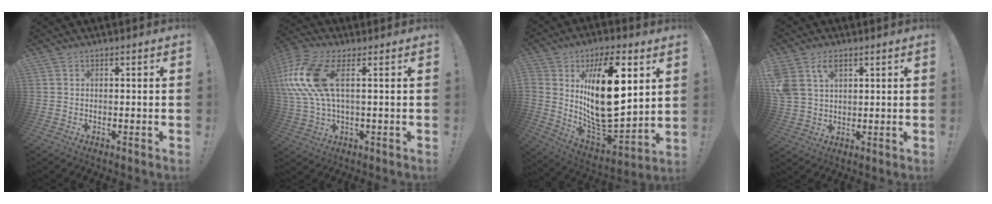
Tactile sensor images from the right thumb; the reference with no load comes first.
{"total": 16.2, "force": [3.8, 7.2, 14.0], "torque": [-0.282, 0.000, 0.072]}
{"total": 22.4, "force": [6.7, 10.9, 18.4], "torque": [-0.328, -0.041, 0.113]}
{"total": 7.7, "force": [3.8, 4.9, 4.6], "torque": [-0.098, -0.009, 0.073]}